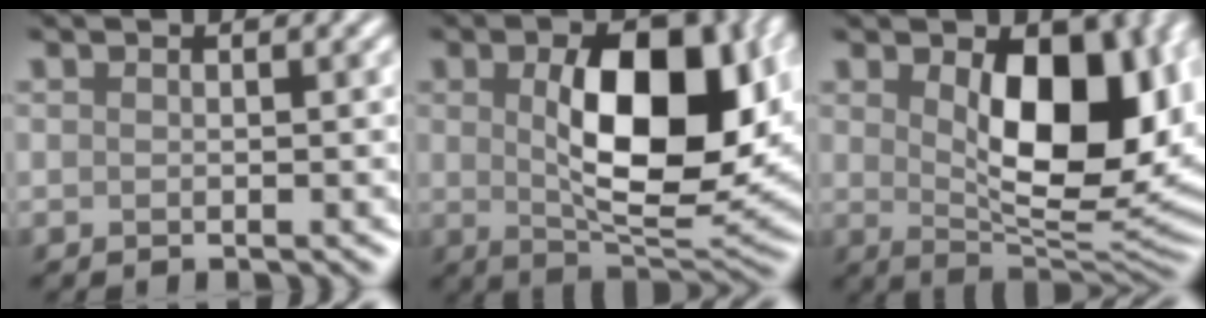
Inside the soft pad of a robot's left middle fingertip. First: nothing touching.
{"total": 10.9, "force": [1.2, 5.2, 9.5], "torque": [-0.144, -0.003, 0.027]}
{"total": 11.2, "force": [1.8, 5.8, 9.4], "torque": [-0.135, -0.010, 0.037]}